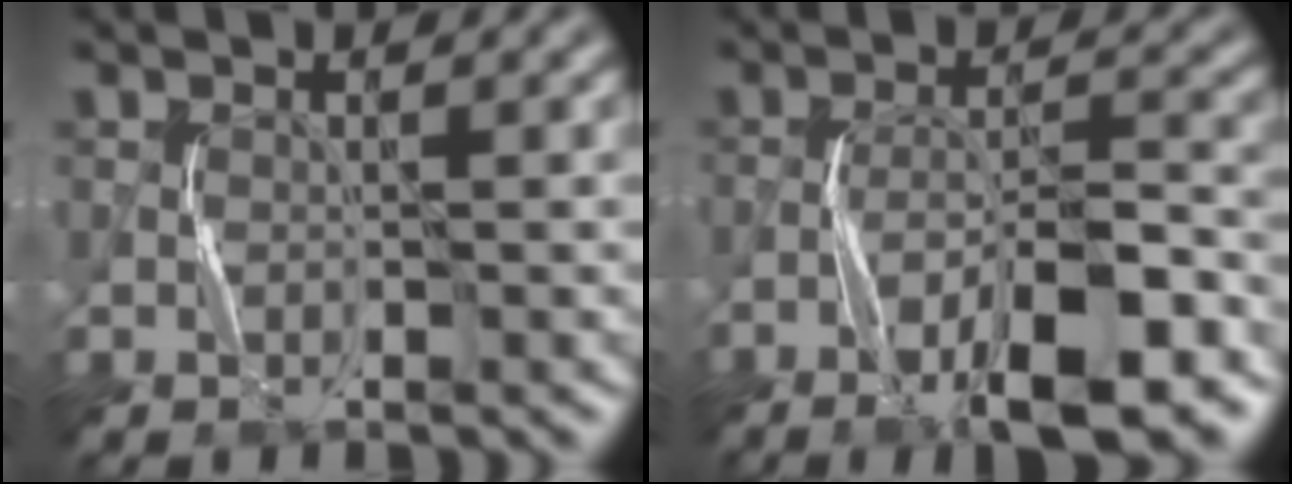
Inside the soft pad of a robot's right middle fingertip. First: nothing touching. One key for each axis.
{"total": 8.4, "fx": -4.9, "fy": 2.0, "fz": 6.6, "tx": -0.108, "ty": 0.008, "tz": -0.079}